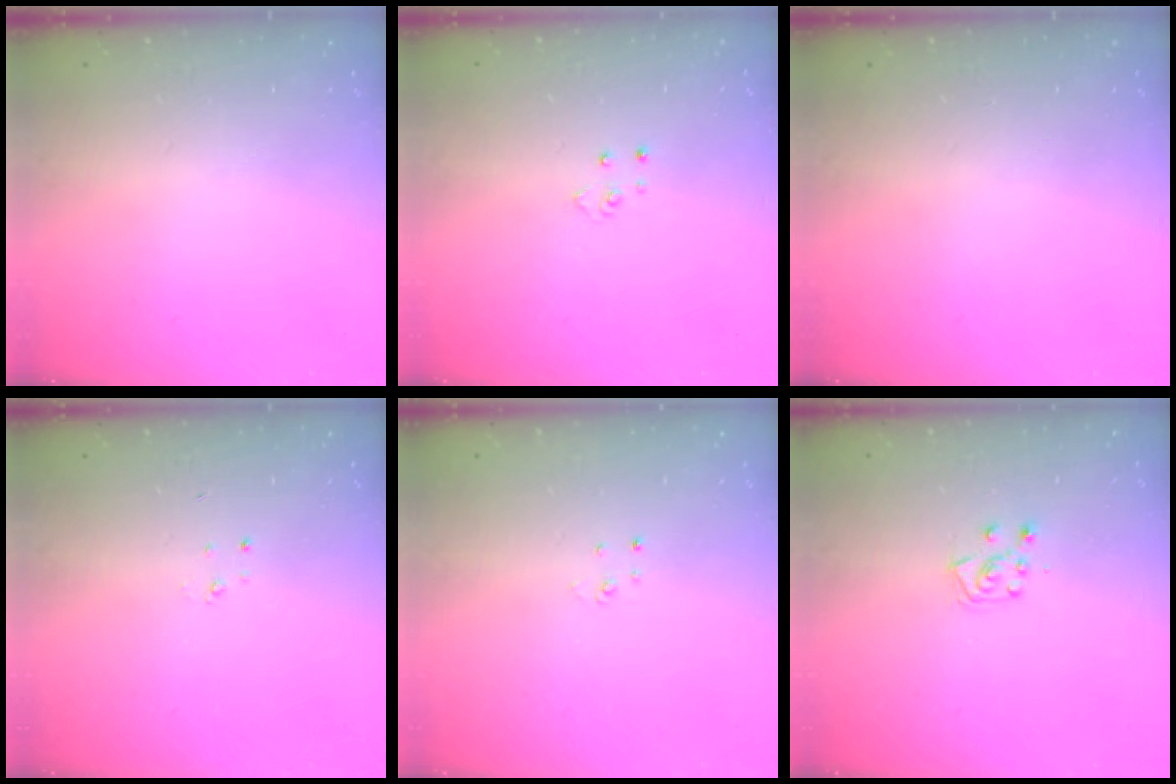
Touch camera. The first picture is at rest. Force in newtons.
{"total": 3.8, "press": 3.8, "slide": 0.4}
{"total": 0.0}
{"total": 2.3, "press": 2.3, "slide": 0.3}
{"total": 2.0, "press": 2.0, "slide": 0.2}
{"total": 7.0, "press": 6.9, "slide": 0.6}